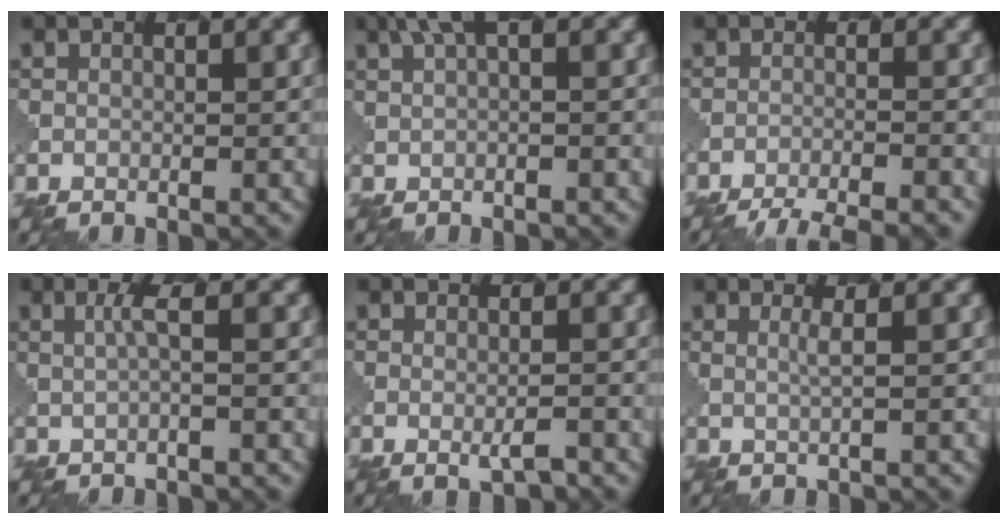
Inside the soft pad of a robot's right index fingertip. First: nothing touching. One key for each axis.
{"total": 2.3, "fx": 1.1, "fy": 0.5, "fz": 2.0, "tx": -0.031, "ty": 0.002, "tz": 0.021}
{"total": 5.7, "fx": -5.2, "fy": 0.9, "fz": 2.0, "tx": -0.032, "ty": -0.015, "tz": -0.078}
{"total": 1.7, "fx": 0.5, "fy": 0.3, "fz": 1.6, "tx": -0.030, "ty": -0.003, "tz": 0.008}
{"total": 1.6, "fx": -0.2, "fy": 0.3, "fz": 1.6, "tx": -0.026, "ty": -0.008, "tz": 0.000}
{"total": 1.2, "fx": 0.6, "fy": 0.3, "fz": 0.9, "tx": -0.014, "ty": -0.002, "tz": 0.009}